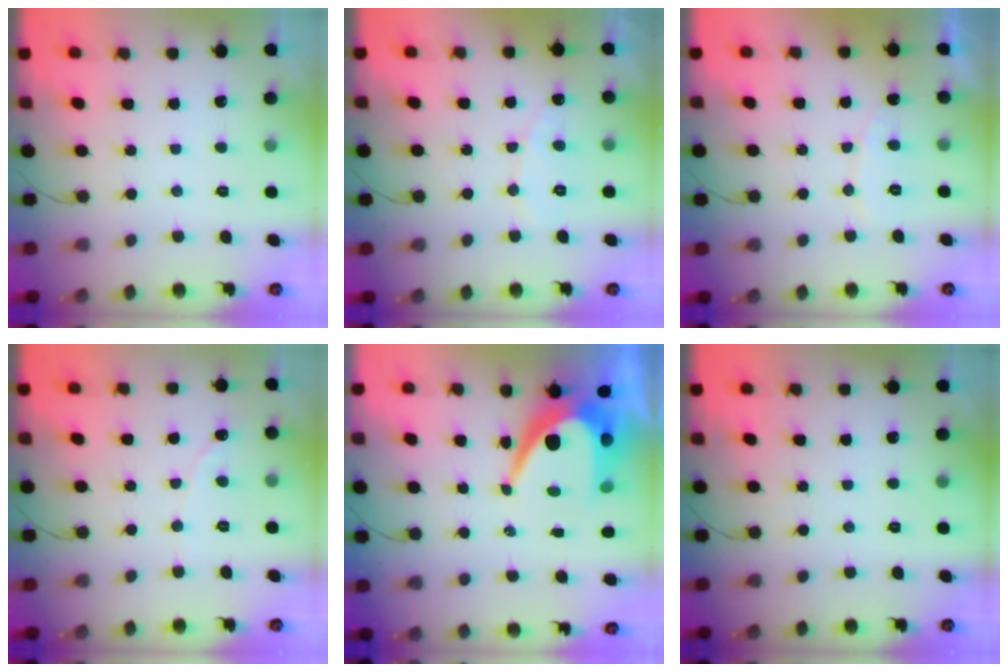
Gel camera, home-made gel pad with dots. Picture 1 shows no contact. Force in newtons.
{"total": 4.9, "press": 4.9, "slide": 0.4}
{"total": 5.7, "press": 5.7, "slide": 0.3}
{"total": 0.0}
{"total": 11.2, "press": 11.2, "slide": 0.9}
{"total": 0.0}